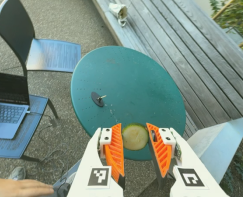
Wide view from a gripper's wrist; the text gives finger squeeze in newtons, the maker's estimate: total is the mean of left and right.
{"total": 11.8, "left": 12.2, "right": 11.3}